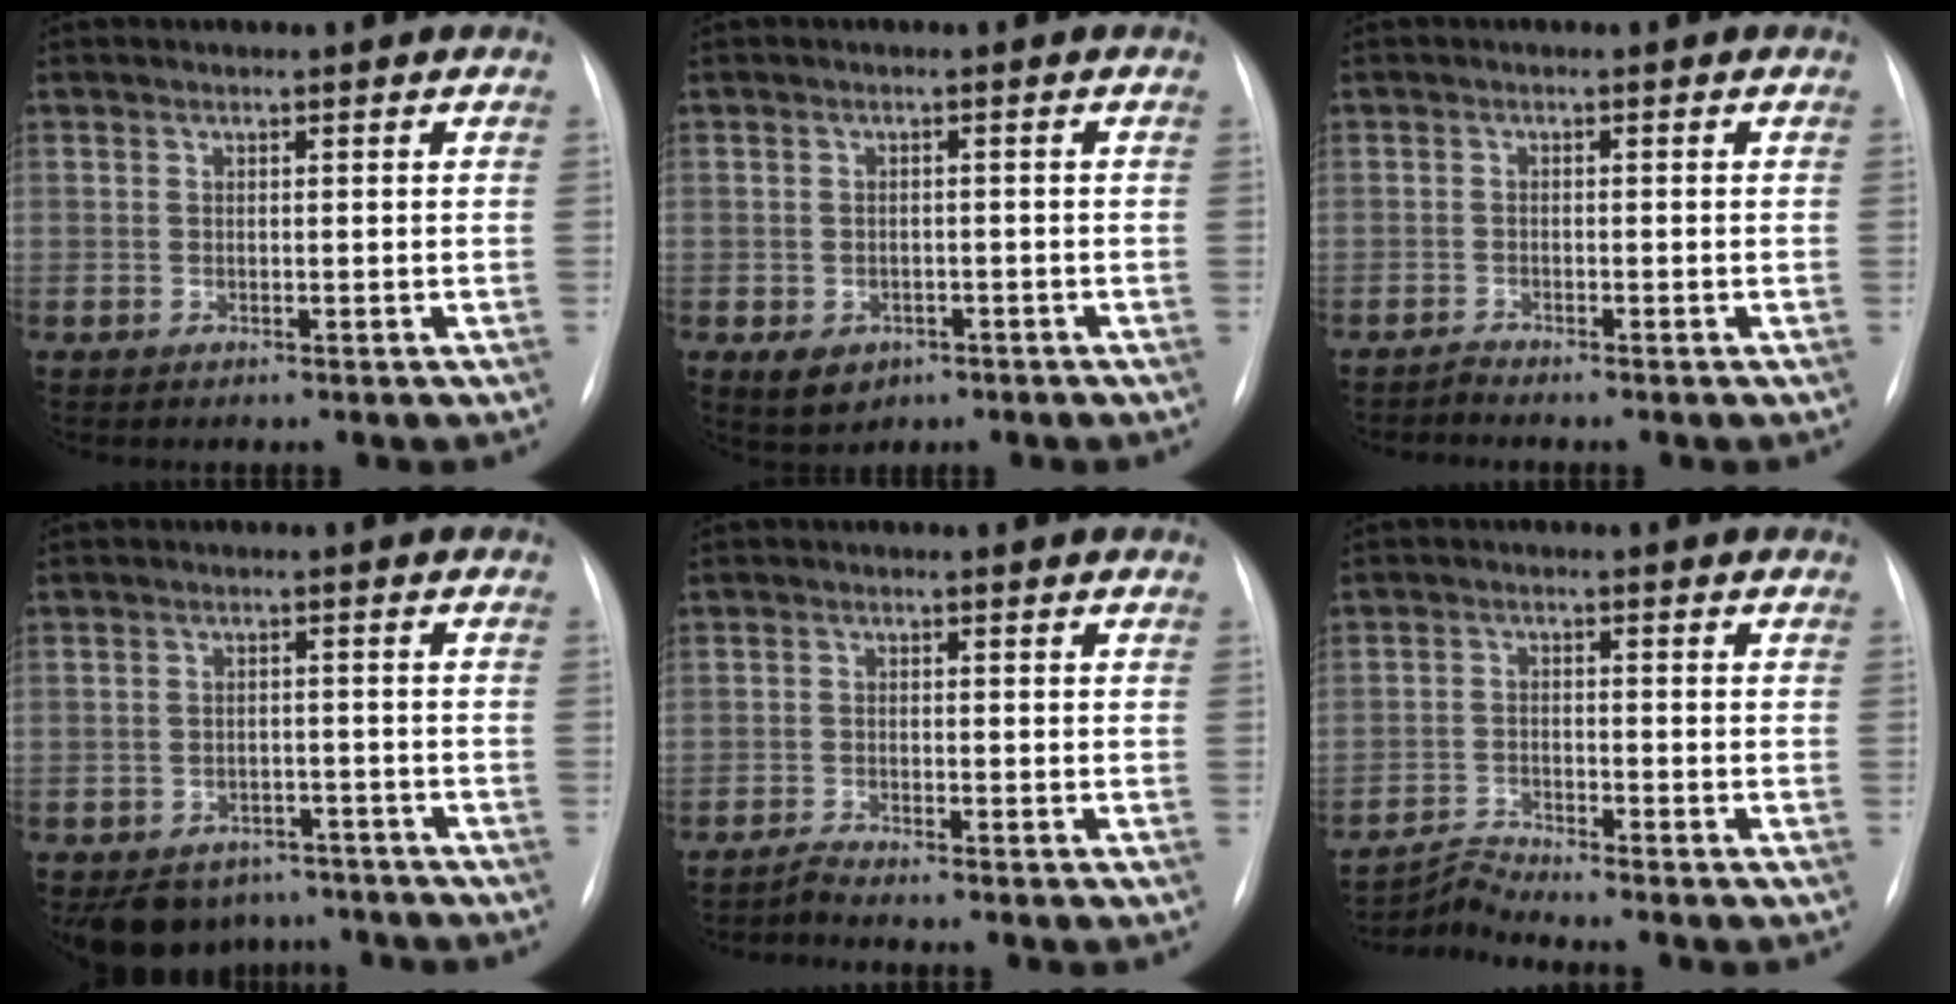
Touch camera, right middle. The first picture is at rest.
{"total": 4.1, "force": [-2.0, 3.2, 1.7], "torque": [-0.026, 0.002, -0.017]}
{"total": 1.1, "force": [-1.0, -0.3, -0.3], "torque": [0.006, -0.006, -0.019]}
{"total": 9.2, "force": [-7.3, 5.3, 1.4], "torque": [-0.014, 0.012, -0.093]}
{"total": 1.6, "force": [-1.5, -0.5, -0.2], "torque": [0.001, -0.008, -0.030]}
{"total": 4.1, "force": [-3.6, -1.7, -1.0], "torque": [0.010, -0.017, -0.068]}